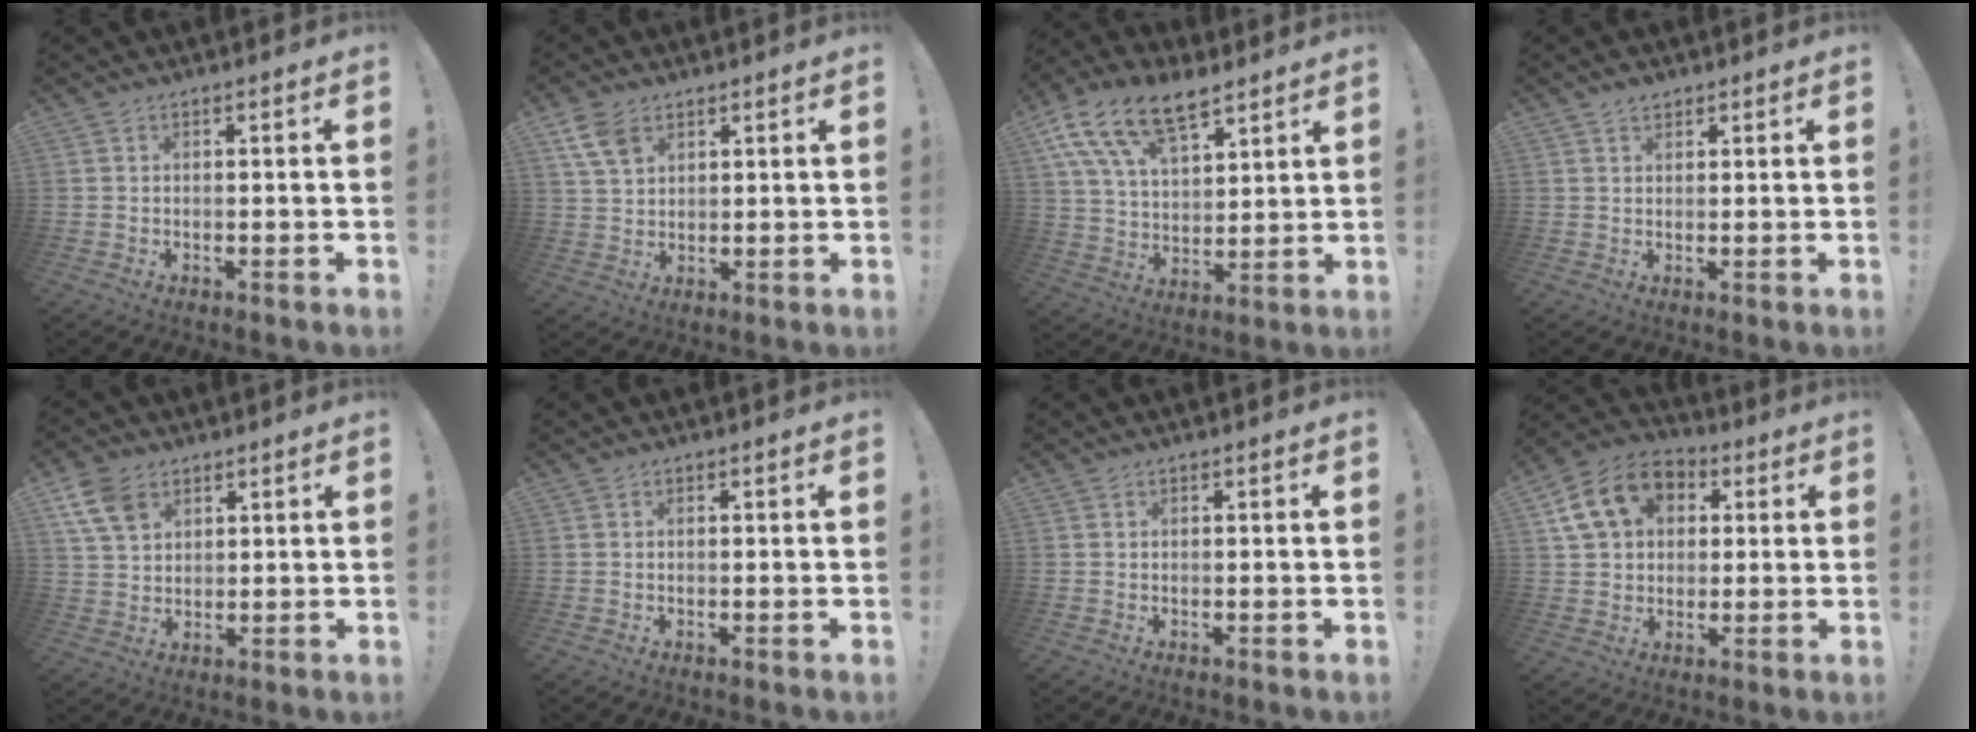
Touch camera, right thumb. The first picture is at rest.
{"total": 7.3, "force": [4.1, 4.6, 3.9], "torque": [-0.069, -0.010, 0.083]}
{"total": 17.6, "force": [10.9, 9.0, 10.4], "torque": [-0.191, -0.062, 0.199]}
{"total": 1.9, "force": [1.4, 1.0, 0.6], "torque": [-0.010, -0.005, 0.027]}
{"total": 9.8, "force": [5.2, 6.7, 5.0], "torque": [-0.093, -0.015, 0.103]}
{"total": 0.0}
{"total": 0.0}
{"total": 15.5, "force": [5.5, 11.9, 8.3], "torque": [-0.124, -0.002, 0.110]}